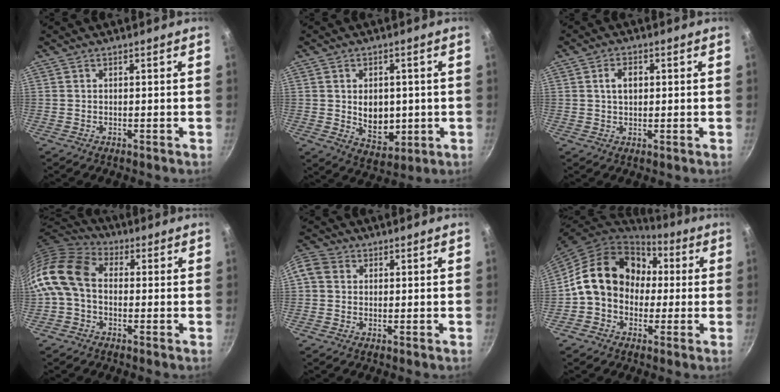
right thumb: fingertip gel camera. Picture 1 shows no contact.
{"total": 8.9, "force": [0.0, 6.4, 6.2], "torque": [-0.067, -0.013, 0.015]}
{"total": 3.8, "force": [0.8, 2.5, 2.8], "torque": [-0.035, 0.004, 0.012]}
{"total": 12.9, "force": [-0.7, 9.2, 9.0], "torque": [-0.177, 0.032, -0.036]}
{"total": 6.0, "force": [0.8, 5.1, 3.1], "torque": [-0.074, 0.016, -0.001]}
{"total": 17.3, "force": [1.3, 14.1, 10.0], "torque": [-0.140, 0.048, 0.006]}